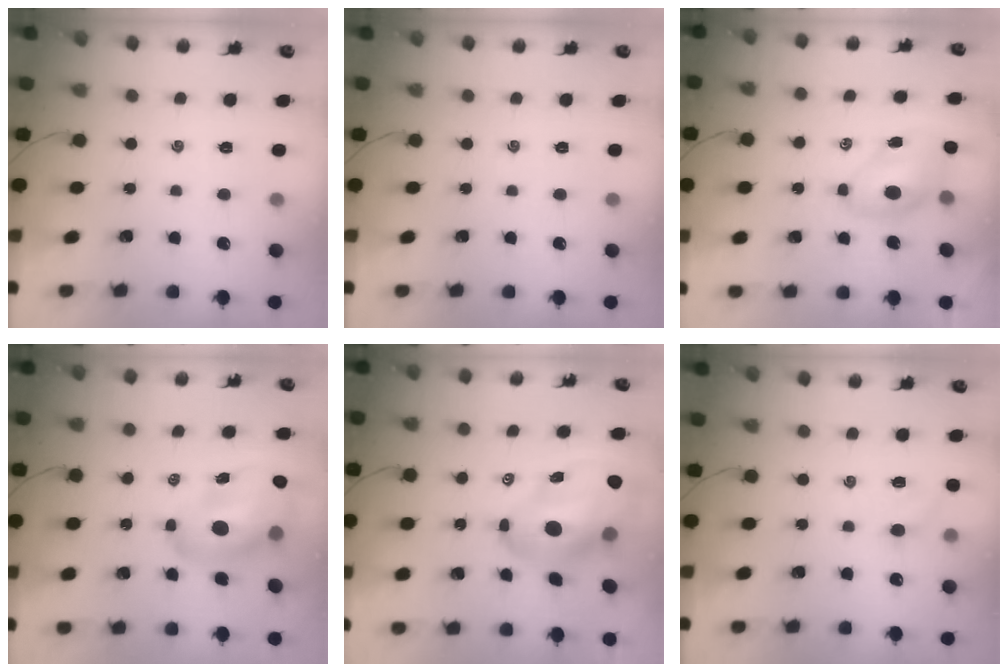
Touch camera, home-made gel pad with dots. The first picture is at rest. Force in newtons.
{"total": 0.0}
{"total": 7.2, "press": 7.1, "slide": 1.3}
{"total": 15.0, "press": 14.2, "slide": 4.8}
{"total": 15.1, "press": 14.4, "slide": 4.7}
{"total": 4.9, "press": 4.8, "slide": 0.9}